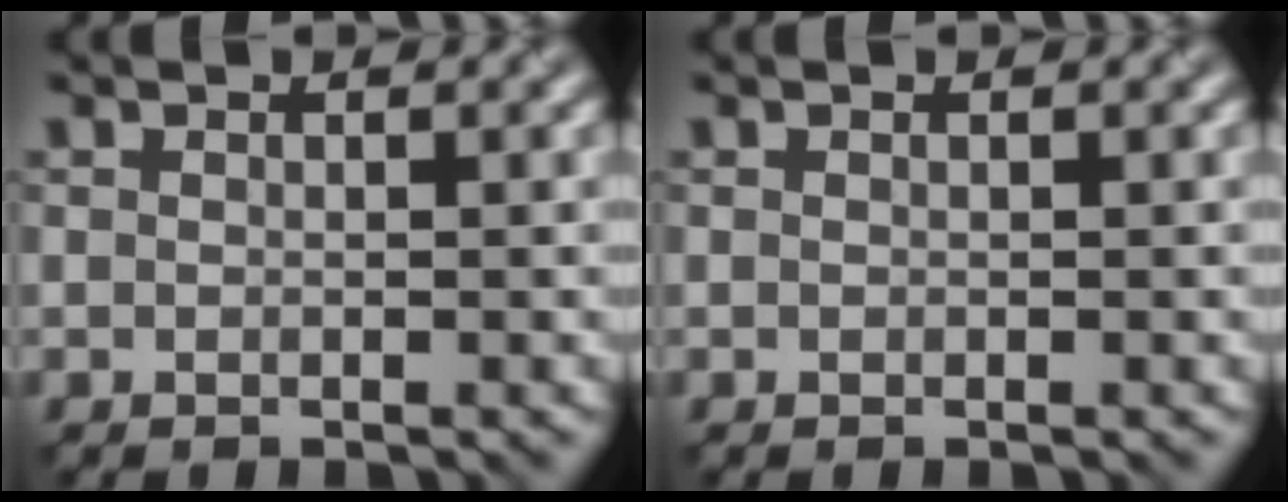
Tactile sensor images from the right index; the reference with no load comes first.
{"total": 0.0}